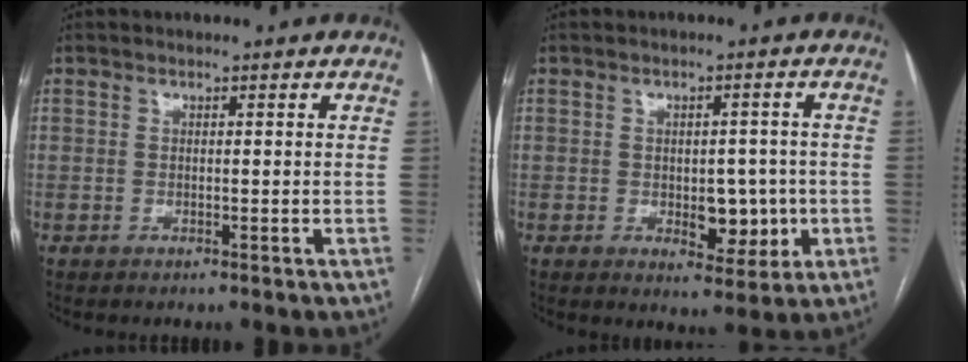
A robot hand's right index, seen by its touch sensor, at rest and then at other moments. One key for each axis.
{"total": 6.3, "fx": -1.1, "fy": 3.5, "fz": 5.1, "tx": -0.057, "ty": 0.006, "tz": -0.006}